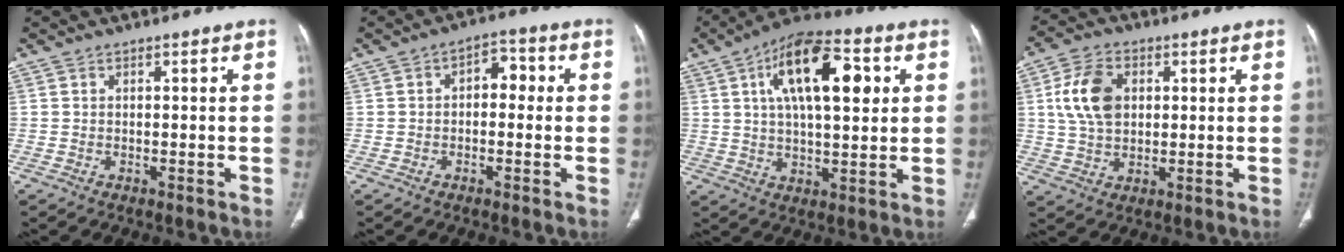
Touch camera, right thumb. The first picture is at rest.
{"total": 5.1, "force": [0.3, 3.2, 4.0], "torque": [-0.034, 0.018, -0.007]}
{"total": 17.8, "force": [5.5, 7.7, 15.1], "torque": [-0.229, 0.006, 0.083]}
{"total": 10.3, "force": [2.1, 7.0, 7.2], "torque": [-0.127, 0.003, 0.040]}